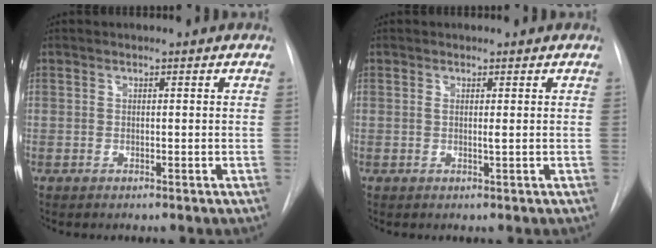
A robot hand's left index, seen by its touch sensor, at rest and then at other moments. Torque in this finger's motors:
{"motor_torque": [0.26, 0.09, 0.00, 0.00]}